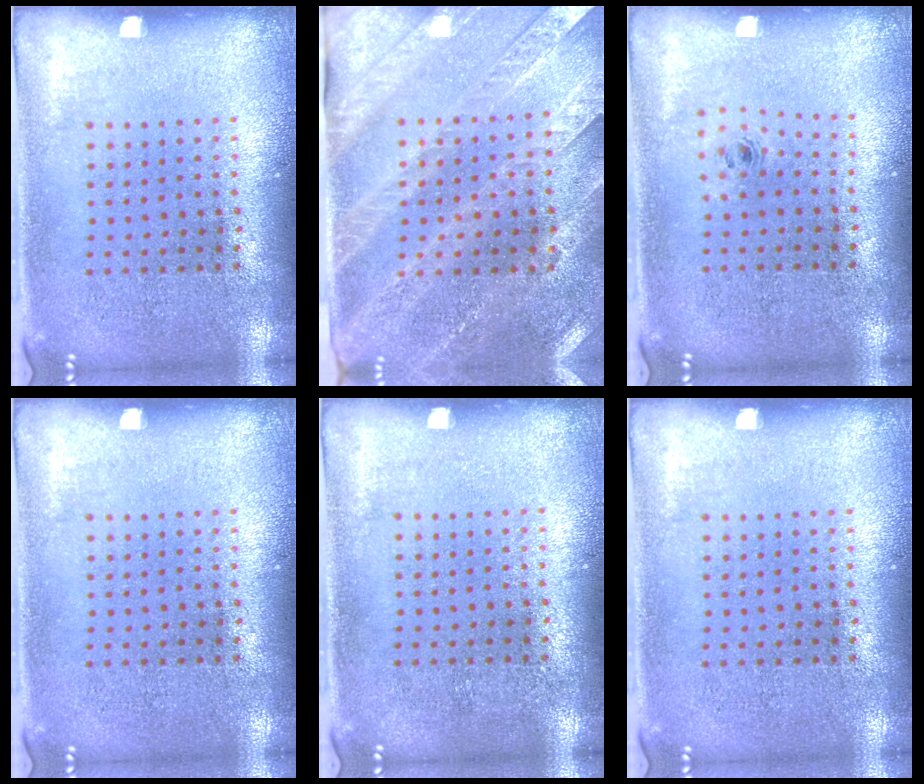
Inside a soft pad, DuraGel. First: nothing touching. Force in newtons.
{"total": 2.8, "press": 2.6, "slide": 1.0}
{"total": 0.6, "press": 0.3, "slide": 0.5}
{"total": 0.0}
{"total": 0.0}
{"total": 0.0}